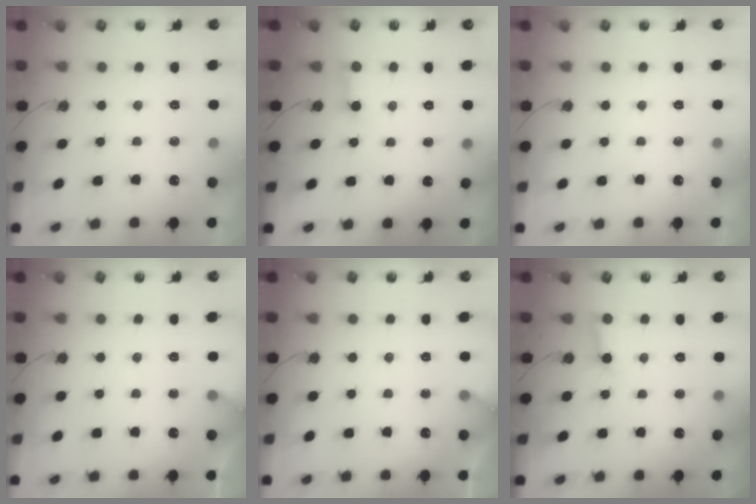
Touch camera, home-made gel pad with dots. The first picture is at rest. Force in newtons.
{"total": 2.8, "press": 2.8, "slide": 0.3}
{"total": 0.0}
{"total": 3.1, "press": 3.1, "slide": 0.2}
{"total": 3.1, "press": 3.1, "slide": 0.2}
{"total": 3.5, "press": 3.5, "slide": 0.4}